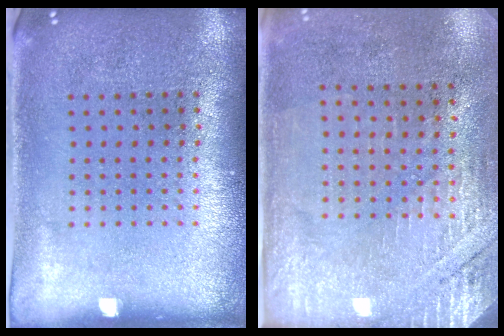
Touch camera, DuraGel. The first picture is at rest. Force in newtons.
{"total": 2.7, "press": 2.4, "slide": 1.2}